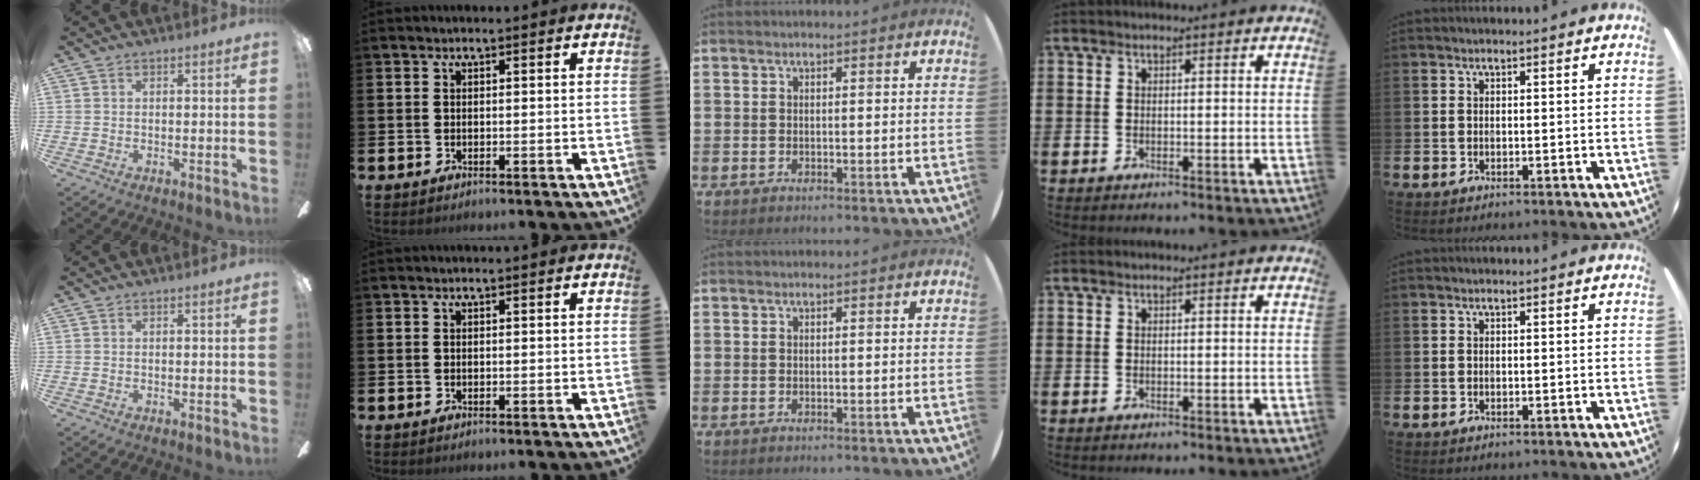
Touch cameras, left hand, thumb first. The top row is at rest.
{}